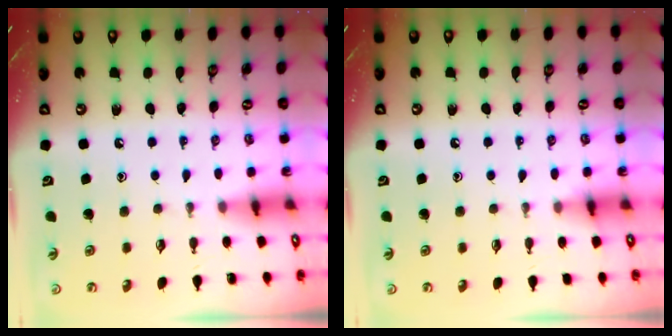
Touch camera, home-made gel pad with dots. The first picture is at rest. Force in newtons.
{"total": 5.2, "press": 5.1, "slide": 0.7}